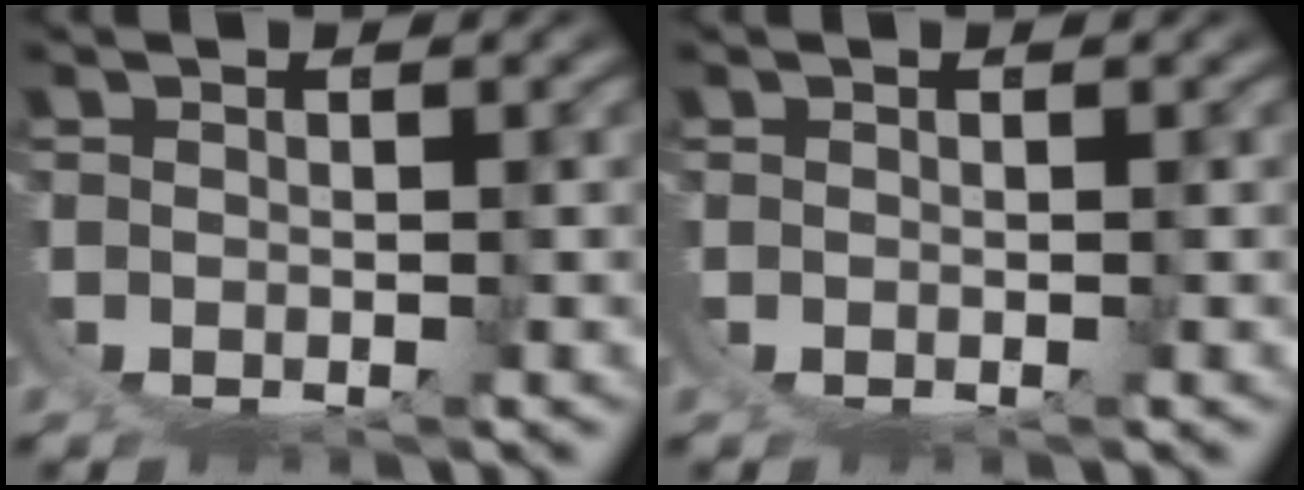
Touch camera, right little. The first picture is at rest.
{"total": 0.0}